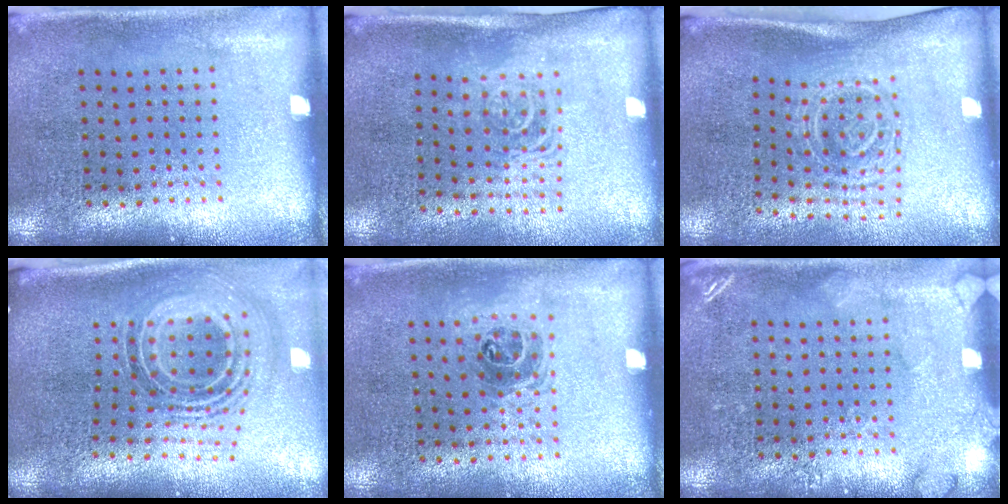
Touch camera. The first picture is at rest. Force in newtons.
{"total": 1.6, "press": 1.3, "slide": 1.0}
{"total": 1.7, "press": 1.2, "slide": 1.2}
{"total": 1.9, "press": 1.4, "slide": 1.2}
{"total": 0.9, "press": 0.8, "slide": 0.5}
{"total": 1.8, "press": 1.8, "slide": 0.3}